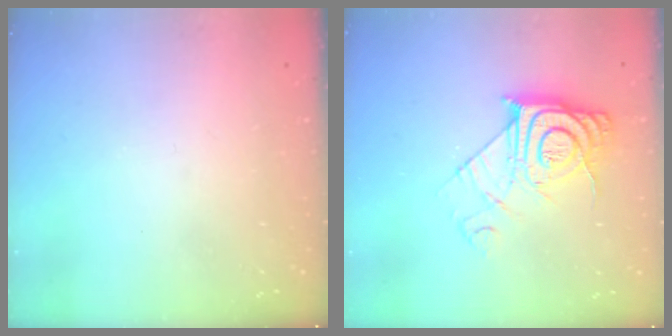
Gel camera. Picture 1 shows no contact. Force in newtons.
{"total": 12.3, "press": 12.3, "slide": 1.1}